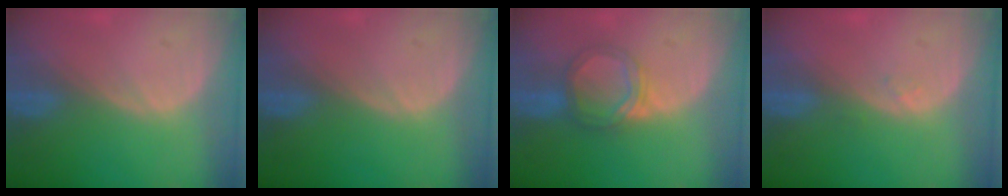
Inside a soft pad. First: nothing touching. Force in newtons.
{"total": 0.0}
{"total": 5.3, "press": 5.0, "slide": 1.9}
{"total": 0.9, "press": 0.8, "slide": 0.4}